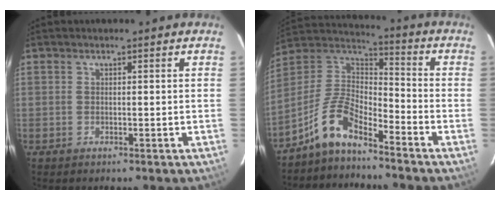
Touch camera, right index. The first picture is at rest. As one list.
[{"total": 9.1, "force": [-7.0, 2.8, 5.2], "torque": [-0.120, 0.027, -0.137]}]